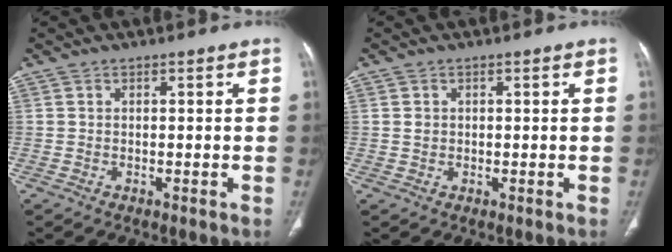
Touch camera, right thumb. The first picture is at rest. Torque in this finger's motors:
{"motor_torque": [-0.29, 0.01, 0.05, 0.50, -0.03]}